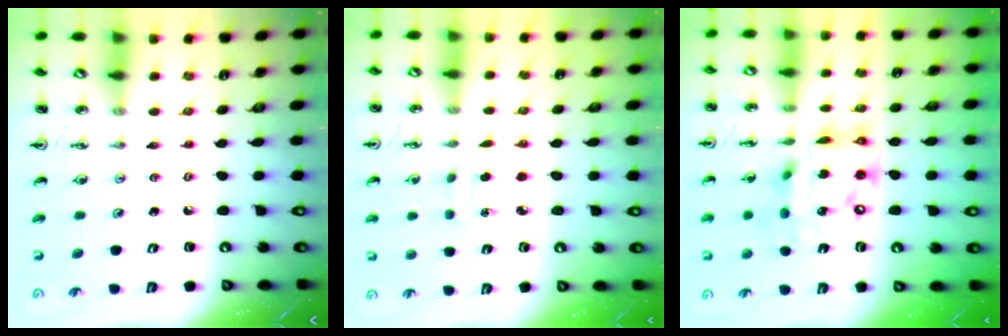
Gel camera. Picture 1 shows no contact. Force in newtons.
{"total": 3.3, "press": 3.3, "slide": 0.4}
{"total": 16.0, "press": 16.0, "slide": 1.2}